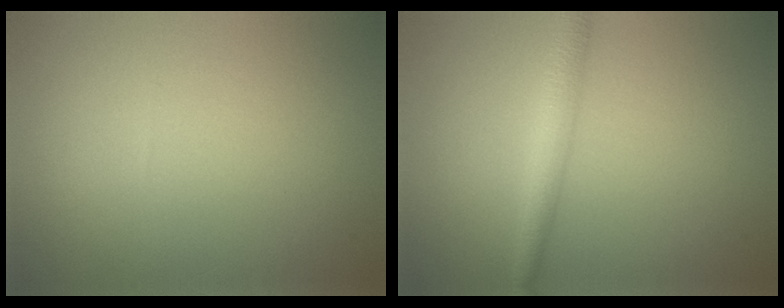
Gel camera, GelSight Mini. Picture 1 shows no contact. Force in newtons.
{"total": 2.7, "press": 2.7, "slide": 0.1}